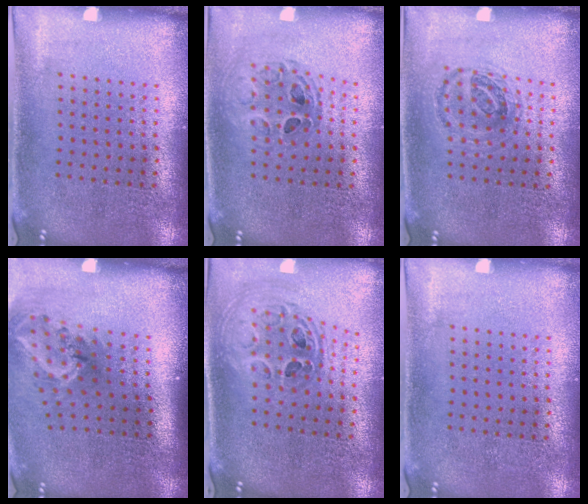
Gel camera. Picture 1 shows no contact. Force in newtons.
{"total": 0.8, "press": 0.7, "slide": 0.2}
{"total": 1.0, "press": 0.9, "slide": 0.2}
{"total": 2.1, "press": 1.3, "slide": 1.6}
{"total": 1.0, "press": 1.0, "slide": 0.3}
{"total": 0.0}